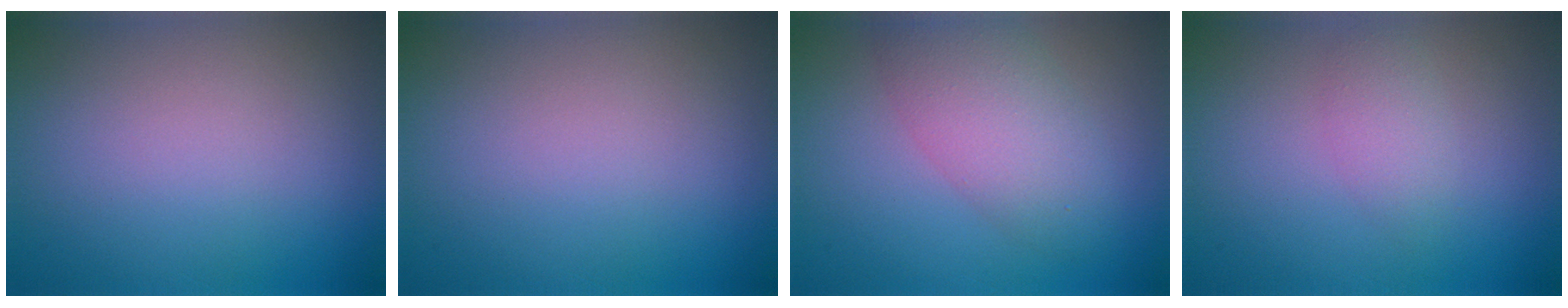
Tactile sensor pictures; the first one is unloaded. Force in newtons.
{"total": 0.0}
{"total": 5.1, "press": 5.1, "slide": 0.3}
{"total": 1.8, "press": 1.8, "slide": 0.0}